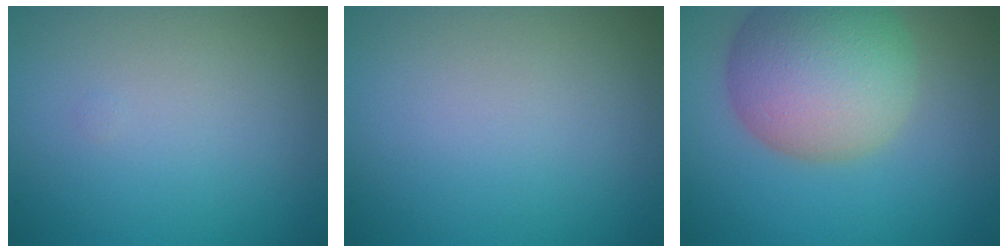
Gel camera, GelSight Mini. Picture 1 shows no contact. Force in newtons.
{"total": 0.0}
{"total": 9.6, "press": 9.6, "slide": 0.6}